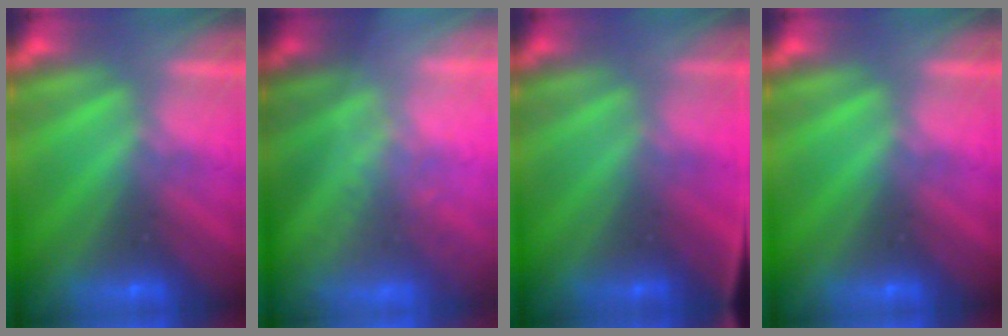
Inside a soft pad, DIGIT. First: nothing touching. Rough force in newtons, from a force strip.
{"total": 7.1}
{"total": 2.7}
{"total": 0.0}